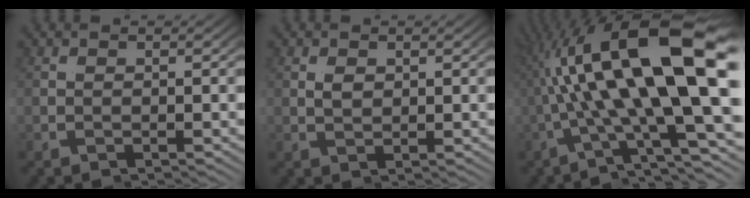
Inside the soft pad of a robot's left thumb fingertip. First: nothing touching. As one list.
[{"total": 0.8, "force": [0.7, 0.0, 0.2], "torque": [-0.006, 0.003, 0.010]}, {"total": 15.1, "force": [1.3, 4.0, 14.5], "torque": [-0.244, 0.026, 0.000]}]